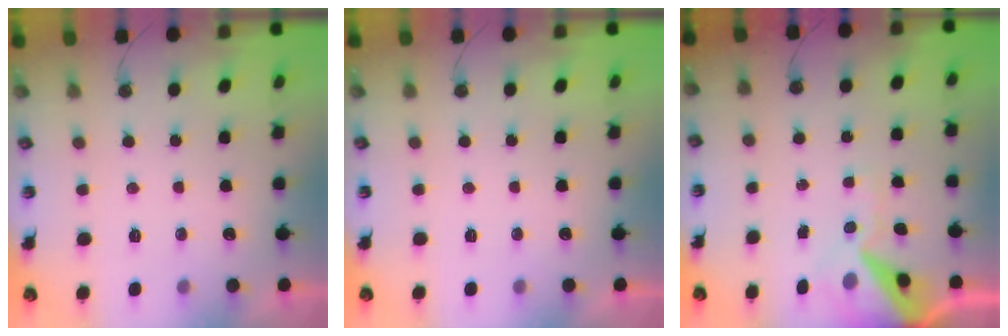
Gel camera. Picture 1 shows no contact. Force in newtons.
{"total": 0.0}
{"total": 12.1, "press": 12.0, "slide": 1.6}